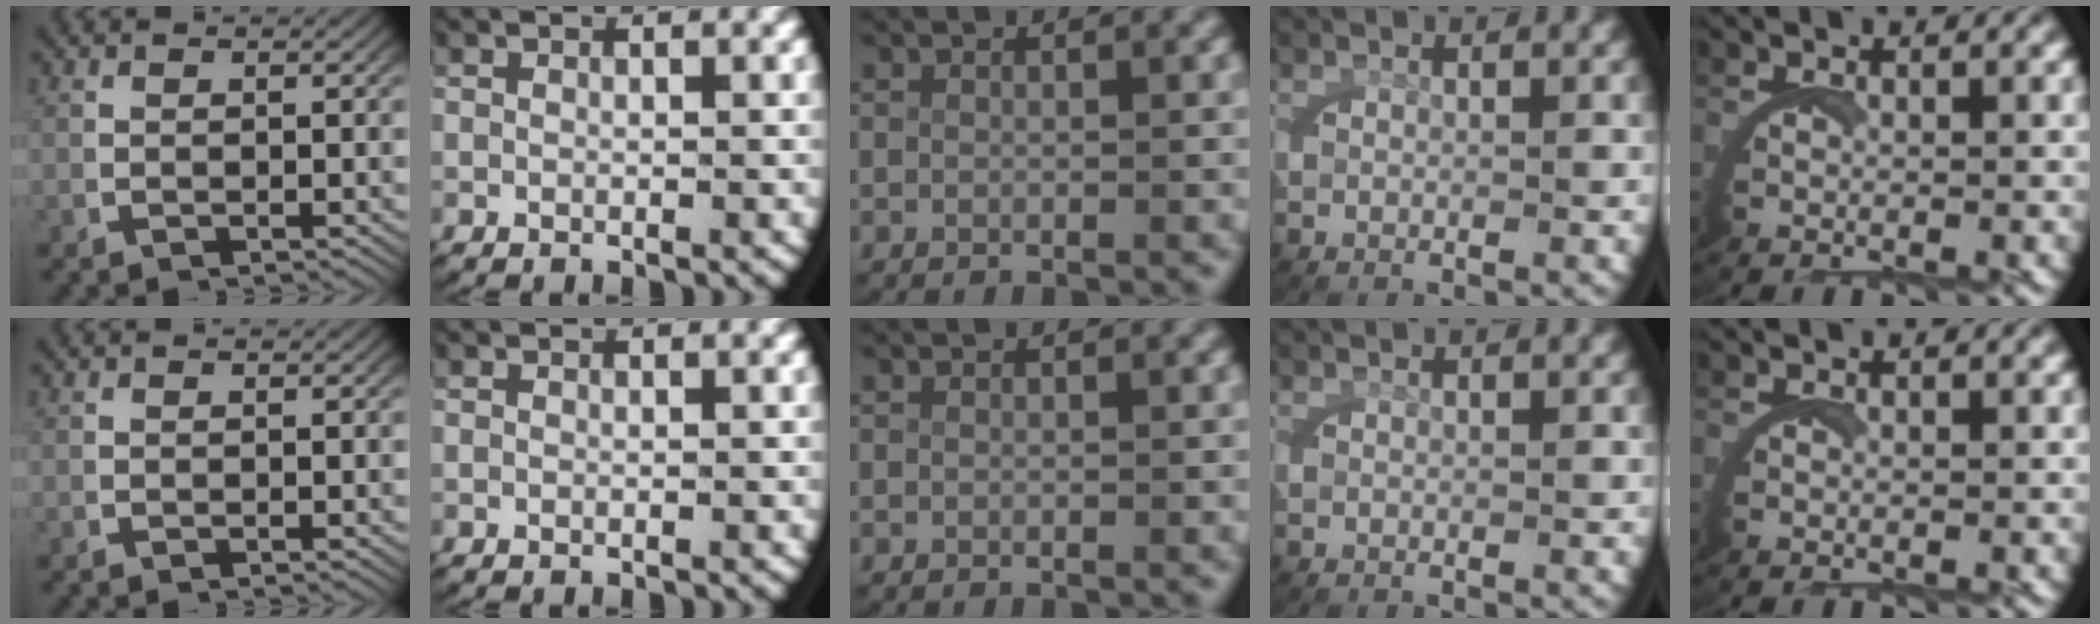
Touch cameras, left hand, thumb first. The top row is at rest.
{}